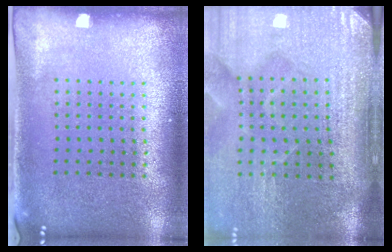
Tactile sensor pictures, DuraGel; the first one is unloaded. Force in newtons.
{"total": 4.9, "press": 4.1, "slide": 2.7}